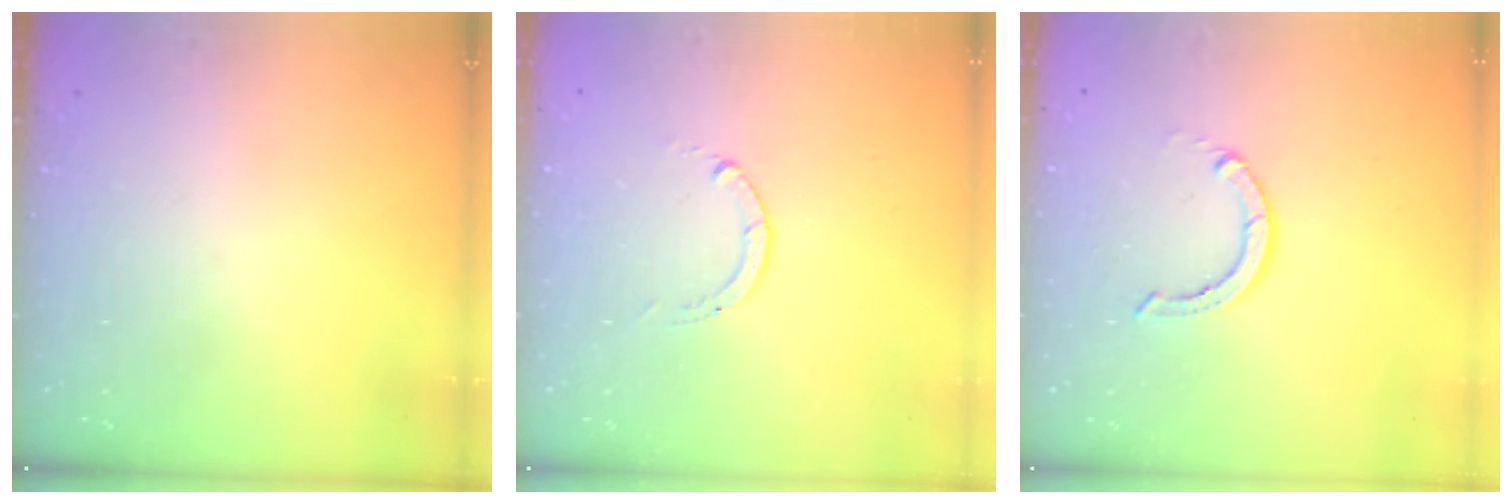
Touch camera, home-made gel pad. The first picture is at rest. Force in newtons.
{"total": 0.0}
{"total": 3.4, "press": 3.4, "slide": 0.3}